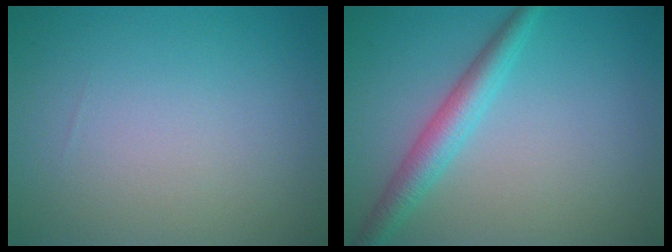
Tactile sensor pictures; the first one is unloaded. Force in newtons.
{"total": 3.3, "press": 3.3, "slide": 0.0}